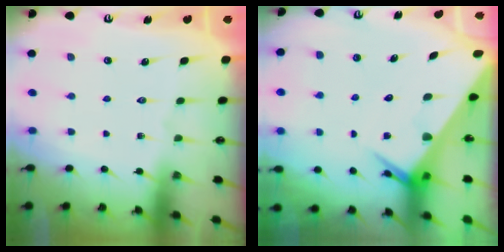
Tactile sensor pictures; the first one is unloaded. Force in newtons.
{"total": 6.5, "press": 6.5, "slide": 0.7}